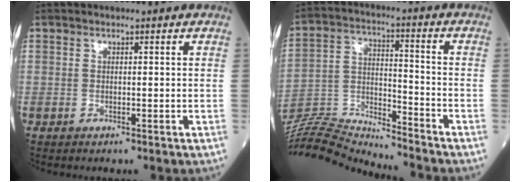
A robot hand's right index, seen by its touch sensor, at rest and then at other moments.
{"total": 15.3, "force": [-15.0, -0.8, 2.9], "torque": [-0.062, 0.020, -0.269]}